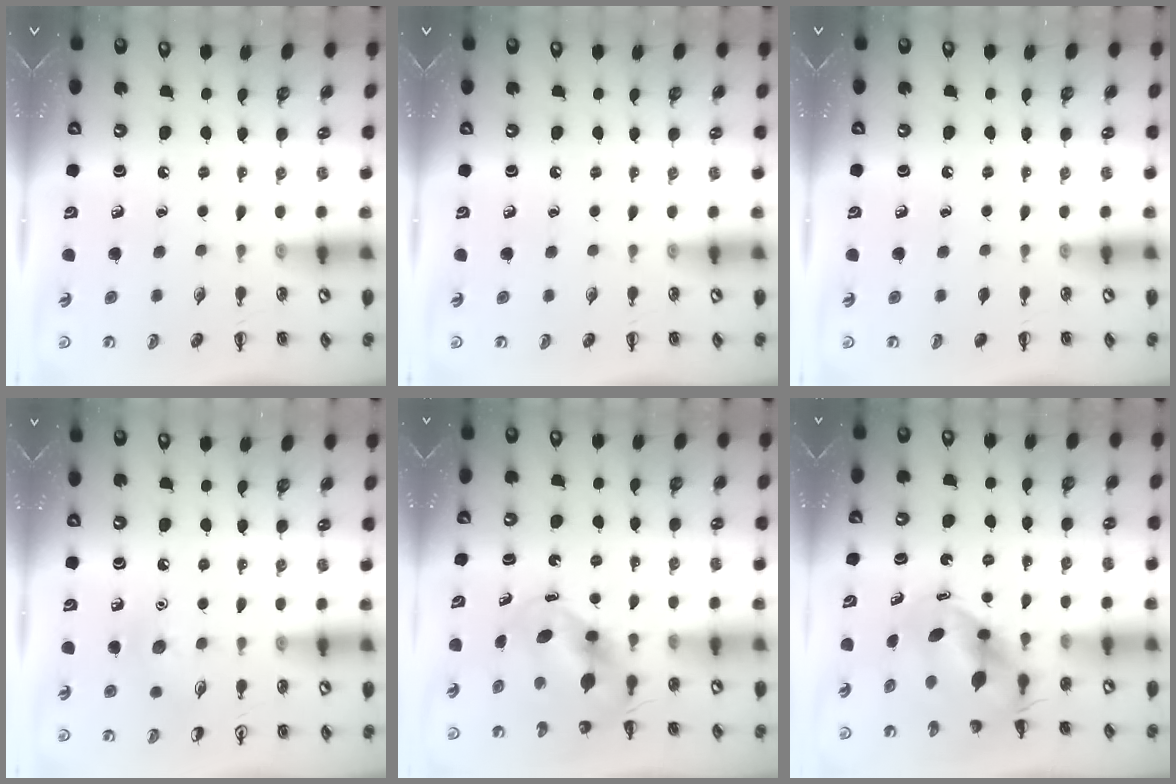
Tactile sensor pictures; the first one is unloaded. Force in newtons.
{"total": 0.0}
{"total": 0.0}
{"total": 7.1, "press": 6.9, "slide": 1.7}
{"total": 5.4, "press": 5.2, "slide": 1.1}
{"total": 6.4, "press": 6.2, "slide": 1.7}